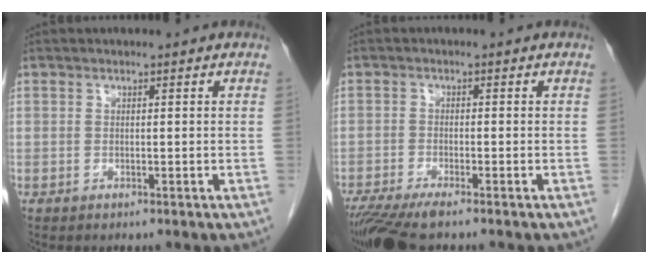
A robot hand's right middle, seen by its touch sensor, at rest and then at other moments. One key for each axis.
{"total": 6.7, "fx": -5.3, "fy": 0.4, "fz": 4.1, "tx": -0.069, "ty": -0.018, "tz": -0.094}